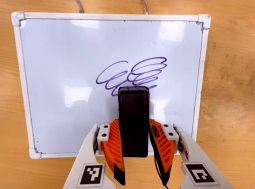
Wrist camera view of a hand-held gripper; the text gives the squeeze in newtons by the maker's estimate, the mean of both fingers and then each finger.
{"total": 4.3, "left": 2.8, "right": 5.7}